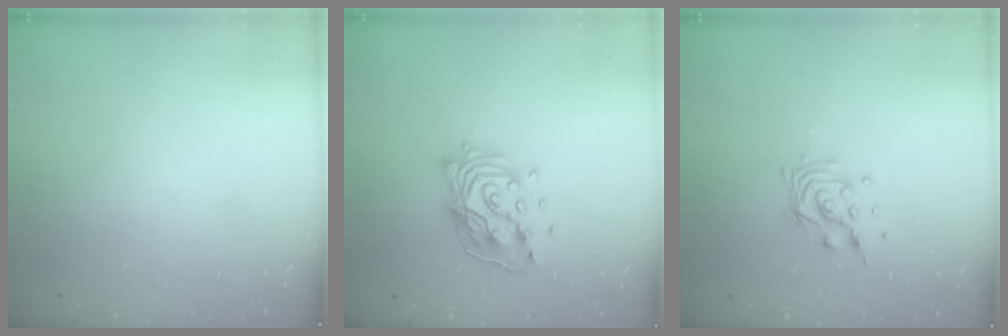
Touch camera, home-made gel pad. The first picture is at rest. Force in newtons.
{"total": 15.9, "press": 15.9, "slide": 1.5}
{"total": 9.3, "press": 9.3, "slide": 0.4}